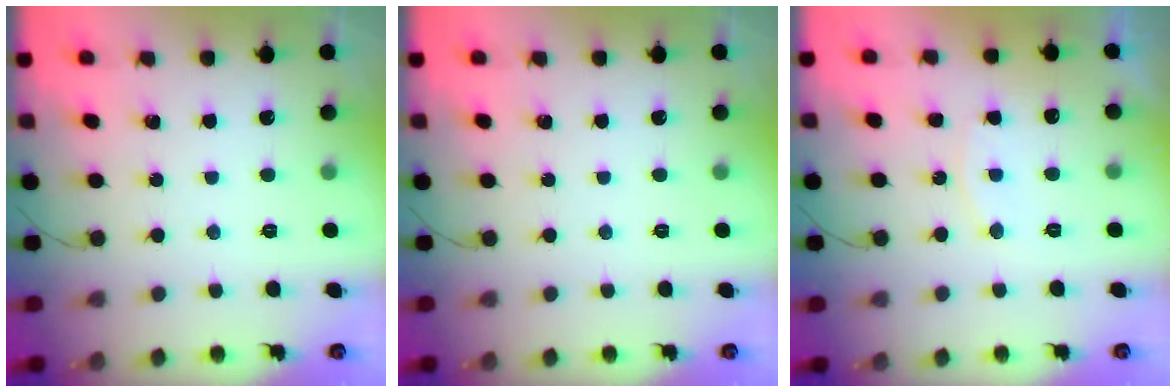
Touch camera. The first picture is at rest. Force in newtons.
{"total": 0.0}
{"total": 6.5, "press": 6.5, "slide": 0.3}